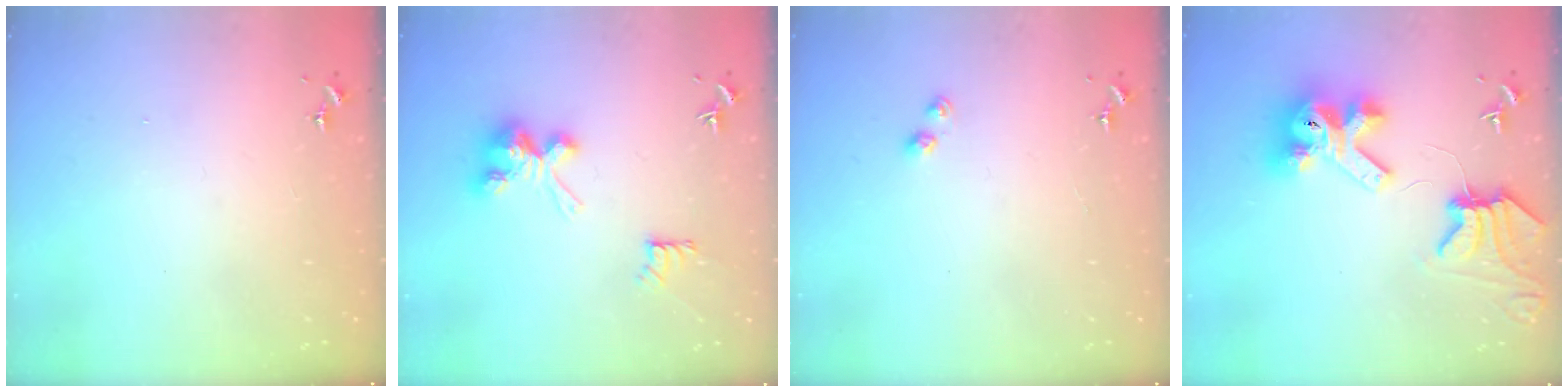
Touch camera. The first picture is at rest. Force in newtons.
{"total": 9.9, "press": 9.9, "slide": 0.4}
{"total": 3.5, "press": 3.4, "slide": 0.4}
{"total": 12.2, "press": 12.1, "slide": 1.5}